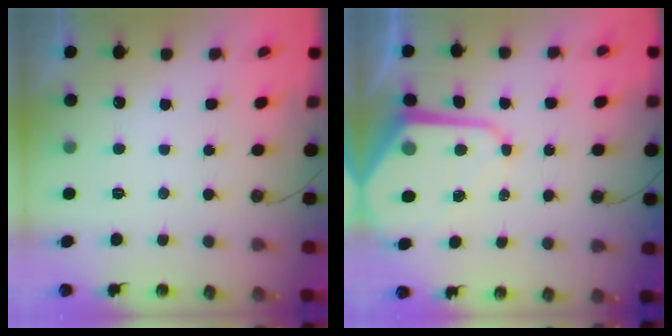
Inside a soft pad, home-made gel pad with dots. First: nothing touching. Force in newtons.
{"total": 11.0, "press": 11.0, "slide": 0.9}